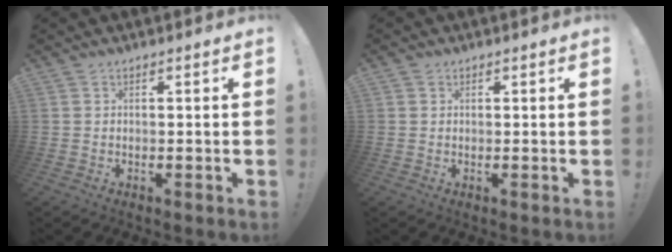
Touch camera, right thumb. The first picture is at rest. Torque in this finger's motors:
{"motor_torque": [0.05, -0.10, -0.13, 0.16, 0.06]}